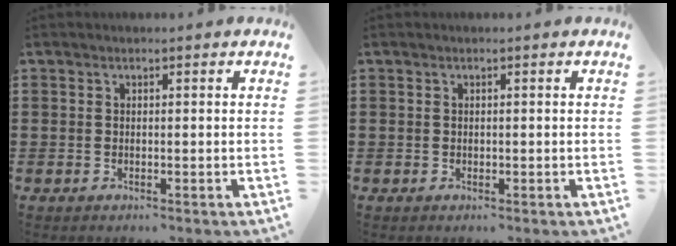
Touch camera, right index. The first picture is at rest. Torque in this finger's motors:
{"motor_torque": [0.01, 0.06, 0.00, -0.01]}